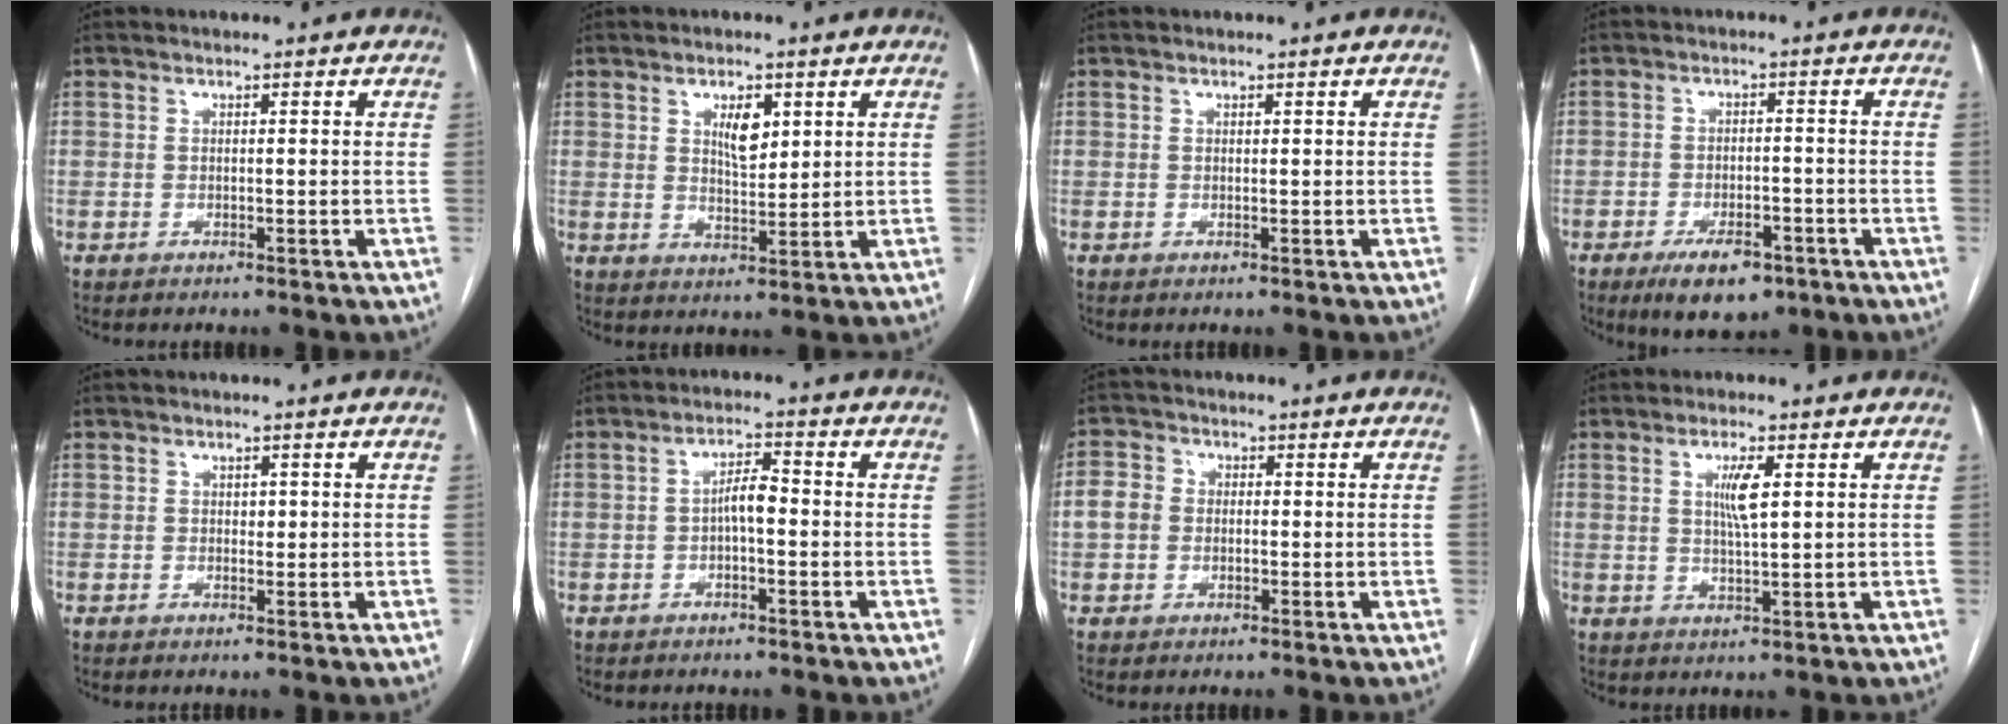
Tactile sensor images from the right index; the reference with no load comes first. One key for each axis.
{"total": 4.7, "fx": 2.0, "fy": 1.9, "fz": 3.8, "tx": -0.066, "ty": -0.002, "tz": 0.037}
{"total": 0.0}
{"total": 7.6, "fx": -4.8, "fy": 3.2, "fz": 4.9, "tx": -0.079, "ty": -0.004, "tz": -0.071}
{"total": 1.0, "fx": 0.2, "fy": 0.7, "fz": 0.7, "tx": -0.006, "ty": 0.000, "tz": 0.003}
{"total": 3.5, "fx": -0.5, "fy": 1.0, "fz": 3.3, "tx": -0.057, "ty": 0.012, "tz": -0.008}
{"total": 4.1, "fx": -0.2, "fy": 3.6, "fz": 1.9, "tx": -0.048, "ty": 0.019, "tz": -0.007}
{"total": 4.3, "fx": 1.3, "fy": 0.4, "fz": 4.1, "tx": -0.078, "ty": -0.002, "tz": 0.025}